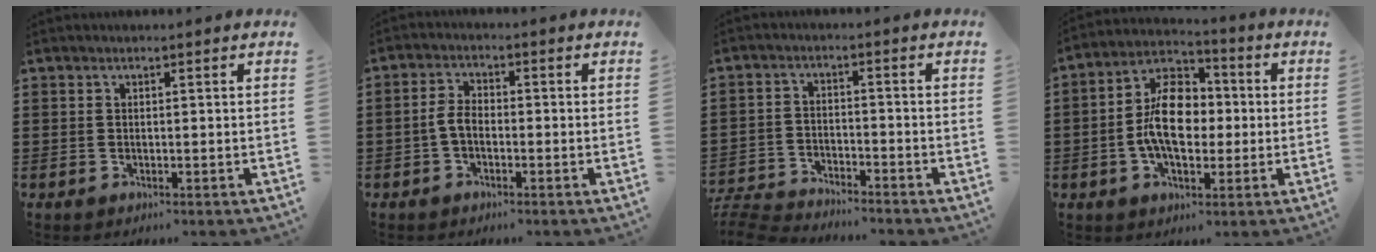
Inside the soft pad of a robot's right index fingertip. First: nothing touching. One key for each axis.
{"total": 3.4, "fx": -1.1, "fy": 1.9, "fz": 2.6, "tx": -0.071, "ty": -0.001, "tz": -0.029}
{"total": 5.3, "fx": -5.3, "fy": 0.4, "fz": 0.5, "tx": -0.028, "ty": -0.002, "tz": -0.112}
{"total": 10.2, "fx": -0.5, "fy": 6.2, "fz": 8.1, "tx": -0.157, "ty": 0.011, "tz": -0.015}